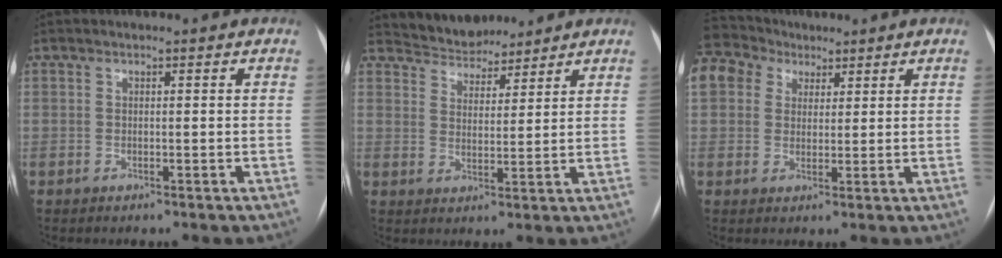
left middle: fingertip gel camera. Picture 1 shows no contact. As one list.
[{"total": 6.6, "force": [6.2, 2.1, 0.4], "torque": [-0.011, 0.014, 0.106]}, {"total": 14.8, "force": [8.4, 10.7, 5.8], "torque": [-0.178, 0.074, 0.162]}]